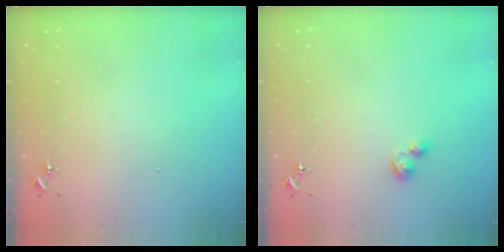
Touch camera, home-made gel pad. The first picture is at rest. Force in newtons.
{"total": 2.7, "press": 2.7, "slide": 0.3}